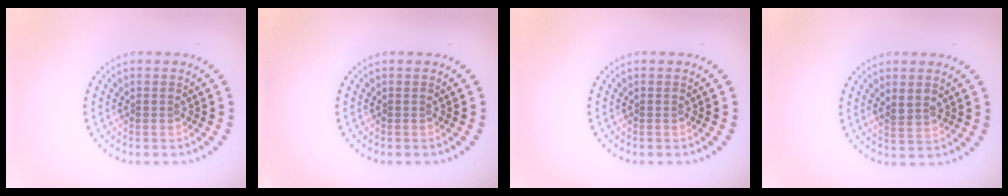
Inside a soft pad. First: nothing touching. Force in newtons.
{"total": 0.0}
{"total": 0.0}
{"total": 1.6, "press": 1.5, "slide": 0.5}